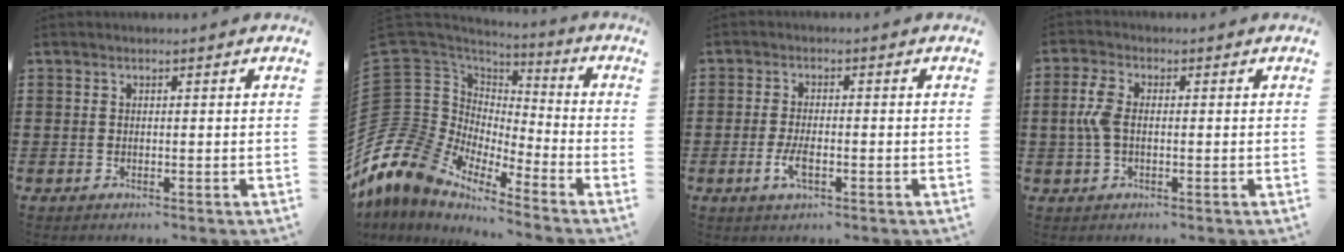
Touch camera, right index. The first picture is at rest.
{"total": 10.5, "force": [-7.1, 7.1, 3.0], "torque": [-0.141, -0.036, -0.149]}
{"total": 3.7, "force": [-1.3, 1.3, 3.2], "torque": [-0.069, -0.003, -0.027]}
{"total": 4.5, "force": [-0.2, 2.4, 3.8], "torque": [-0.101, -0.002, -0.013]}